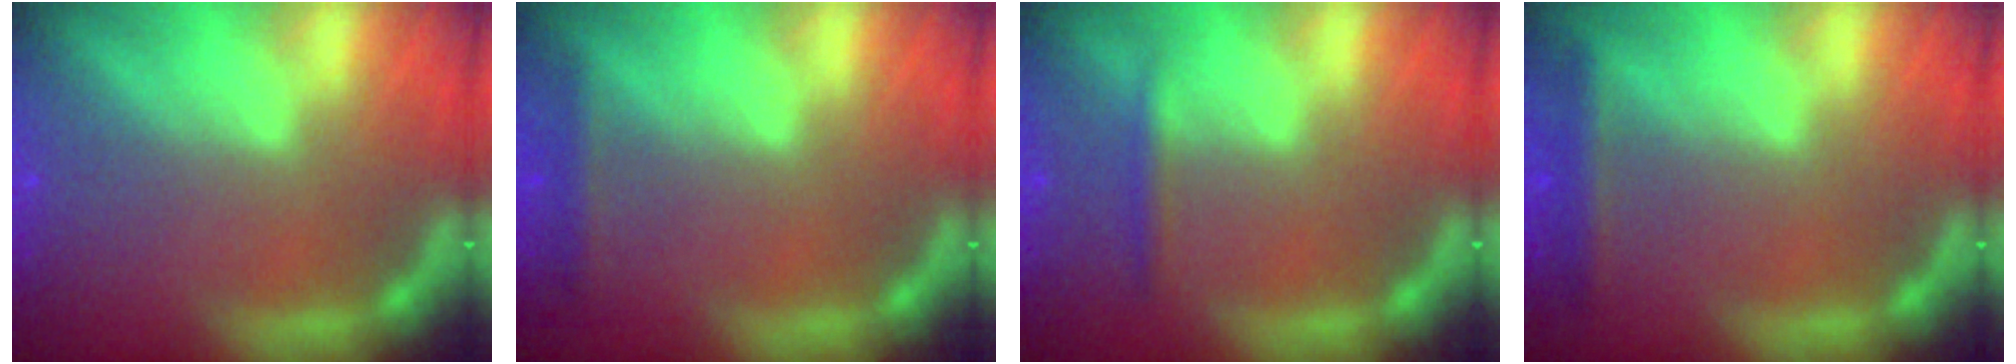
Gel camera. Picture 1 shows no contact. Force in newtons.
{"total": 1.4}
{"total": 1.4}
{"total": 1.9}